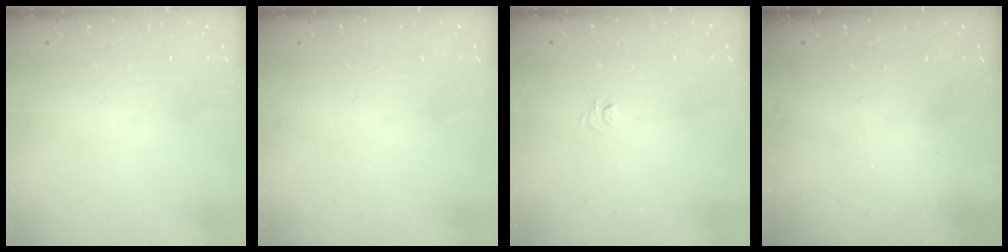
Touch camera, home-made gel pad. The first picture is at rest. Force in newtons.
{"total": 0.0}
{"total": 4.0, "press": 4.0, "slide": 0.4}
{"total": 2.5, "press": 2.4, "slide": 0.8}